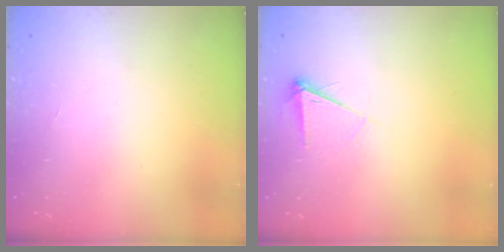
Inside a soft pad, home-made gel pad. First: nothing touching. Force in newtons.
{"total": 5.1, "press": 5.0, "slide": 0.6}